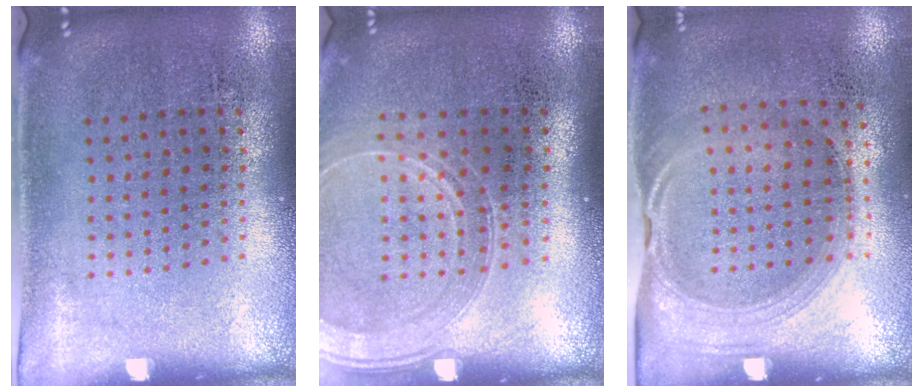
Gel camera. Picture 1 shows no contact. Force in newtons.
{"total": 1.4, "press": 1.3, "slide": 0.5}
{"total": 1.5, "press": 1.2, "slide": 0.8}